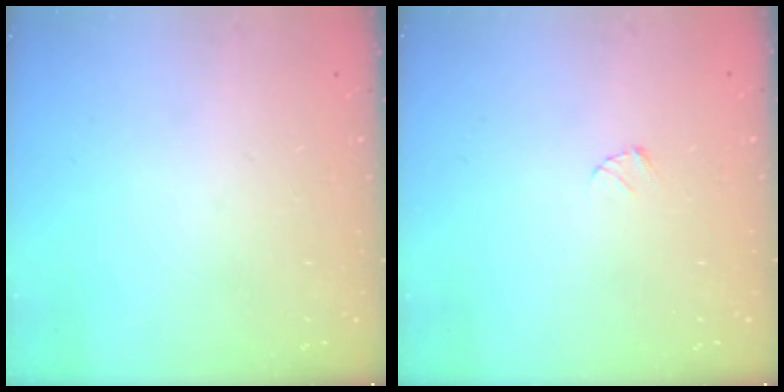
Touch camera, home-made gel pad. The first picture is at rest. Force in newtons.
{"total": 2.7, "press": 2.7, "slide": 0.3}